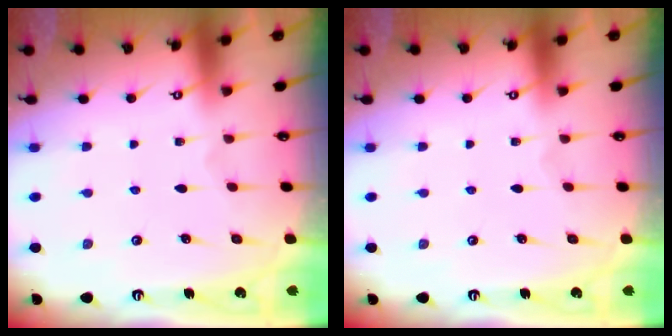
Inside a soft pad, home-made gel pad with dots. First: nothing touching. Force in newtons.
{"total": 0.0}